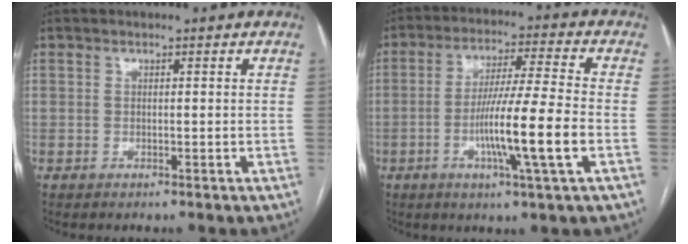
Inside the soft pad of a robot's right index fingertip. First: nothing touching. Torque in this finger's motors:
{"motor_torque": [2.08, -0.06, 0.98, 0.21]}